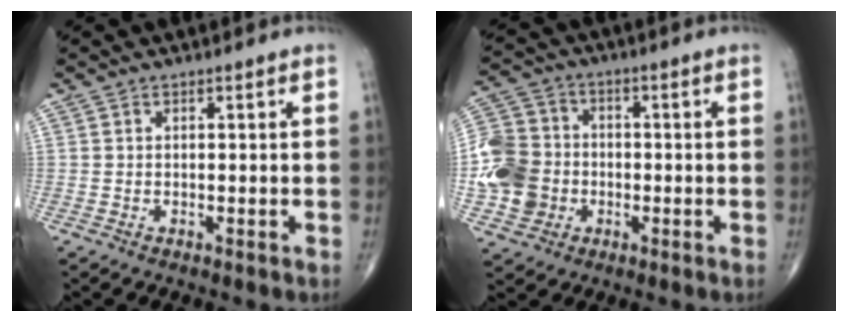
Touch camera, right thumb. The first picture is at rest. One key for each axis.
{"total": 11.6, "fx": -2.2, "fy": 10.2, "fz": 5.0, "tx": -0.085, "ty": 0.017, "tz": -0.047}